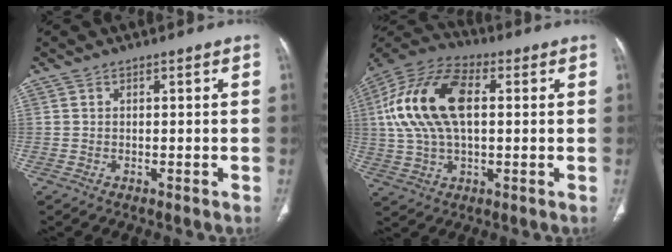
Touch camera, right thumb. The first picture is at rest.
{"total": 18.8, "force": [3.0, 10.3, 15.4], "torque": [-0.310, 0.023, 0.051]}